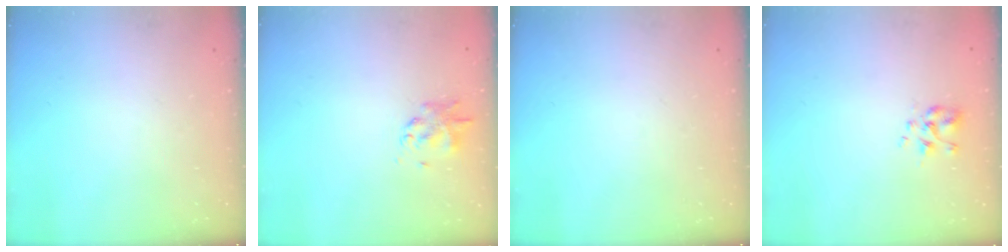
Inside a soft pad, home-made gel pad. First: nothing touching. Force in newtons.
{"total": 1.8, "press": 1.7, "slide": 0.4}
{"total": 0.0}
{"total": 2.3, "press": 2.1, "slide": 0.9}